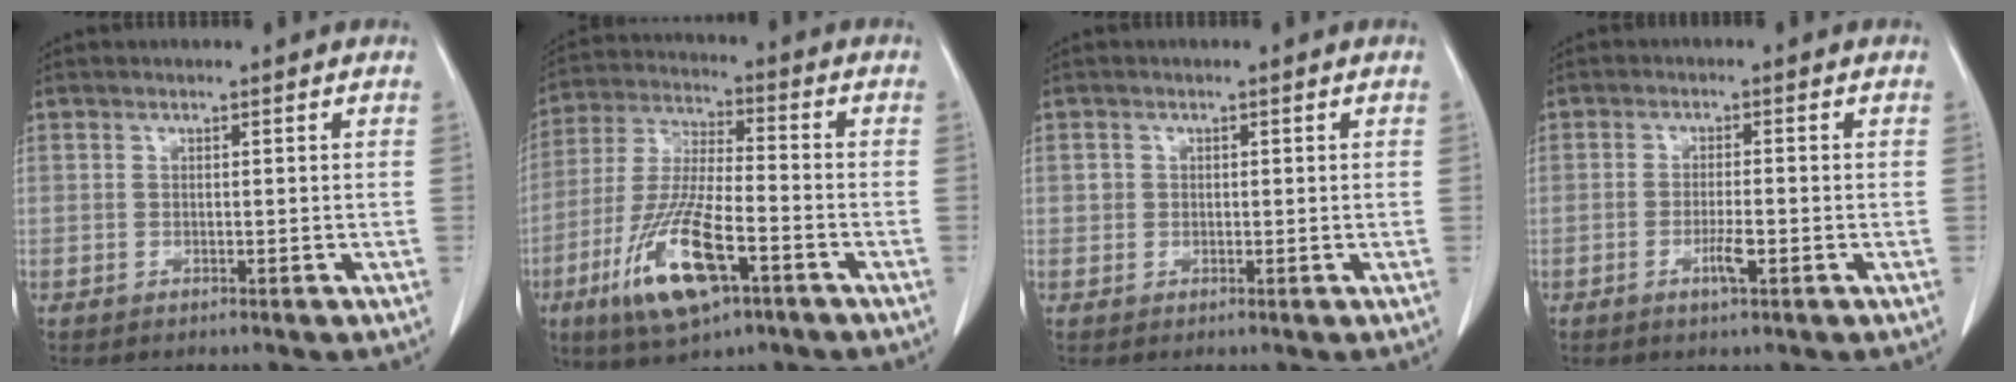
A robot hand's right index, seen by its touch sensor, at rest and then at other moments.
{"total": 14.7, "force": [-6.7, 3.4, 12.6], "torque": [-0.266, -0.022, -0.117]}
{"total": 1.2, "force": [0.1, 1.2, 0.2], "torque": [0.001, 0.005, 0.002]}
{"total": 3.1, "force": [-1.3, 0.4, 2.8], "torque": [-0.051, -0.001, -0.023]}